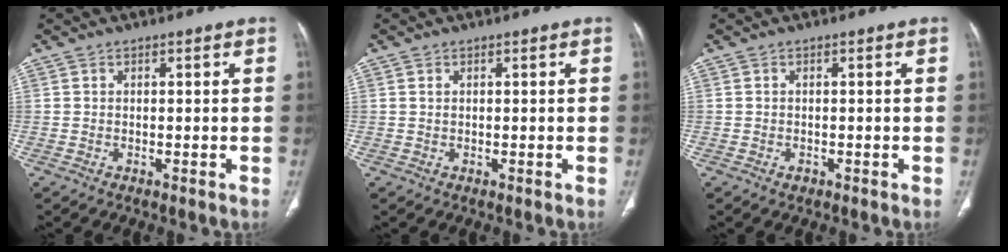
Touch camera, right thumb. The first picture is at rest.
{"total": 0.6, "force": [0.2, 0.3, 0.4], "torque": [-0.010, 0.003, 0.005]}
{"total": 0.9, "force": [-0.4, 0.7, 0.4], "torque": [-0.004, 0.001, -0.005]}